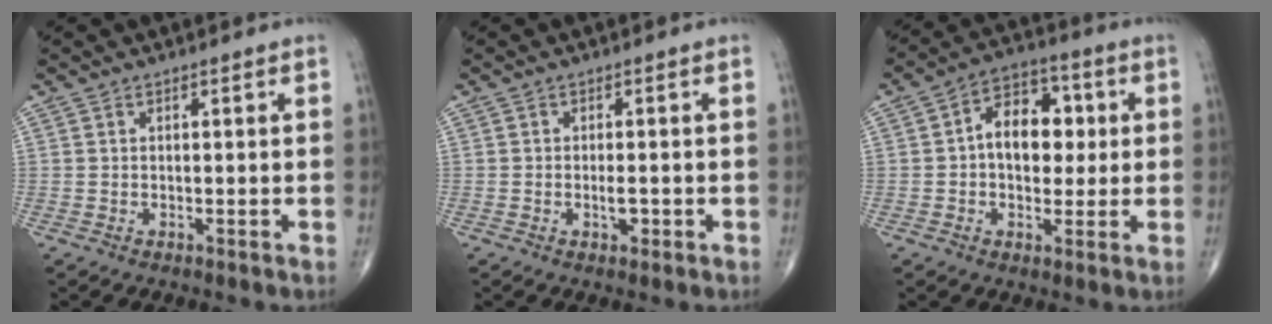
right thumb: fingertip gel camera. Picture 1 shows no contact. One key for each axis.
{"total": 2.2, "fx": -0.6, "fy": 1.0, "fz": 1.9, "tx": -0.030, "ty": 0.000, "tz": -0.009}
{"total": 11.1, "fx": 1.0, "fy": 7.5, "fz": 8.1, "tx": -0.089, "ty": 0.019, "tz": 0.009}